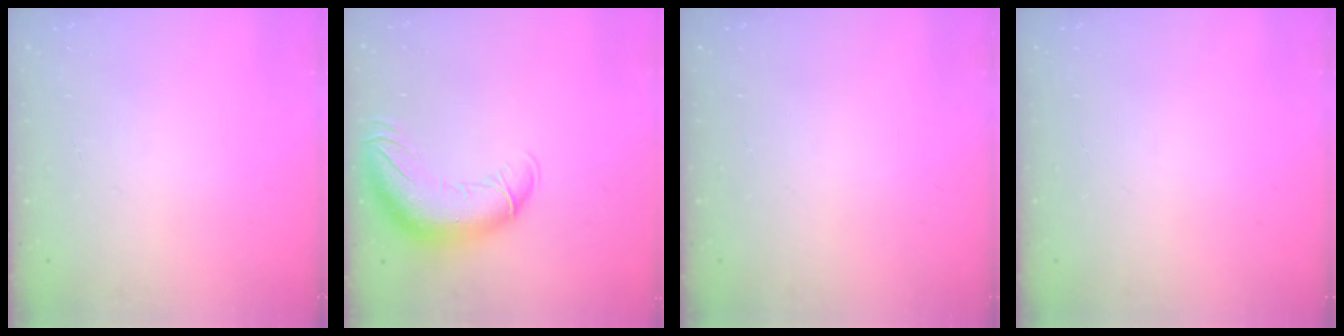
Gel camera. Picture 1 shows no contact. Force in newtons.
{"total": 13.4, "press": 13.0, "slide": 3.1}
{"total": 0.0}
{"total": 0.0}